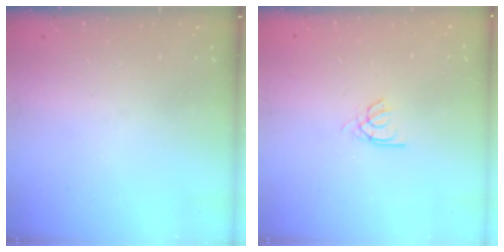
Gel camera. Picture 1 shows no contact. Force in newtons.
{"total": 2.2, "press": 2.1, "slide": 0.4}